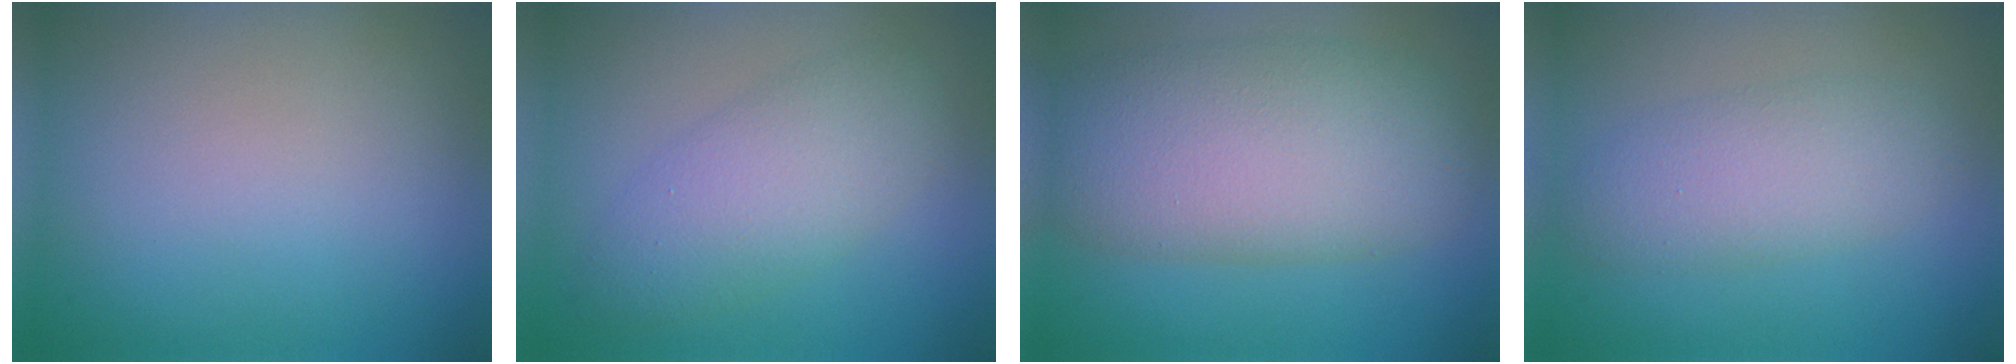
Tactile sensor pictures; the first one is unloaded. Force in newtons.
{"total": 4.8, "press": 4.8, "slide": 0.1}
{"total": 9.6, "press": 9.6, "slide": 0.5}
{"total": 4.1, "press": 4.1, "slide": 0.1}